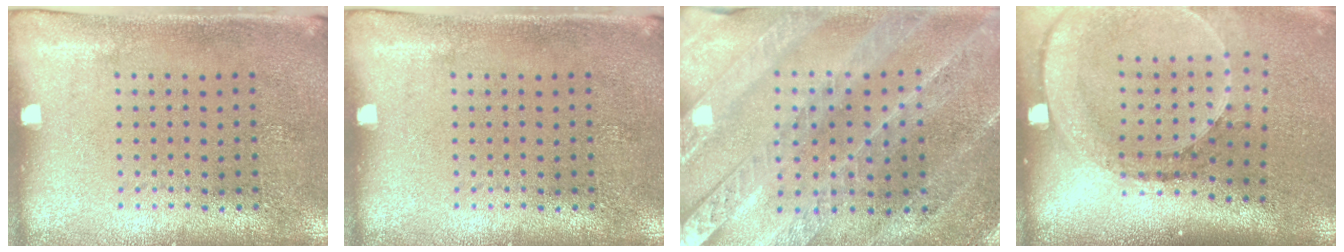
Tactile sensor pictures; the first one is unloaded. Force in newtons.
{"total": 0.0}
{"total": 2.5, "press": 2.5, "slide": 0.3}
{"total": 2.6, "press": 1.9, "slide": 1.8}